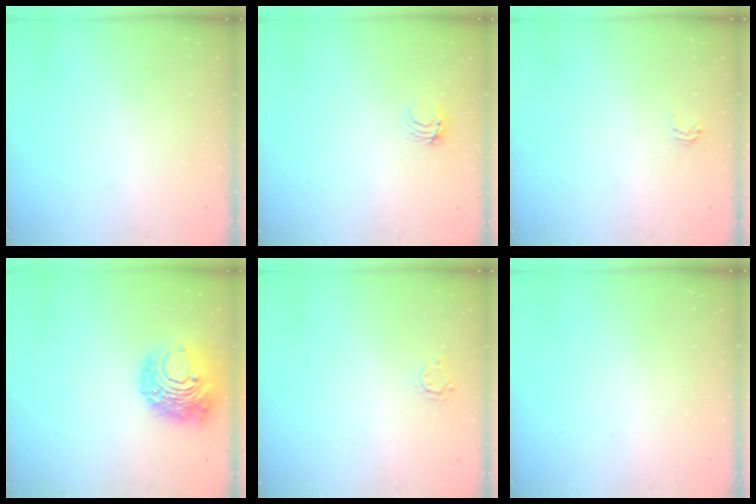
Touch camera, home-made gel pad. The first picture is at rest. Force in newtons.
{"total": 4.0, "press": 4.0, "slide": 0.4}
{"total": 3.5, "press": 3.5, "slide": 0.2}
{"total": 12.7, "press": 12.6, "slide": 1.0}
{"total": 3.4, "press": 3.3, "slide": 0.3}
{"total": 0.0}